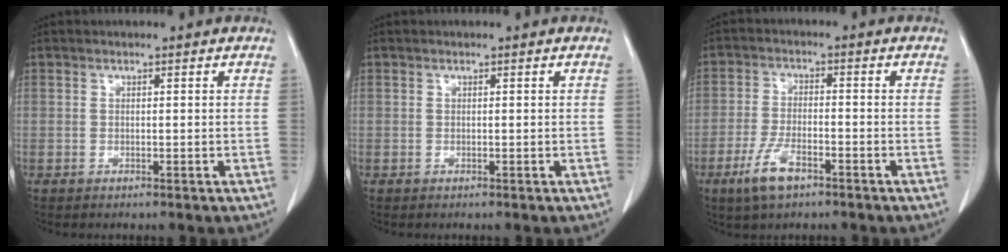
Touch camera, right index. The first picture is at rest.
{"total": 0.0}
{"total": 6.3, "force": [-3.7, 2.1, 4.6], "torque": [-0.098, -0.007, -0.064]}